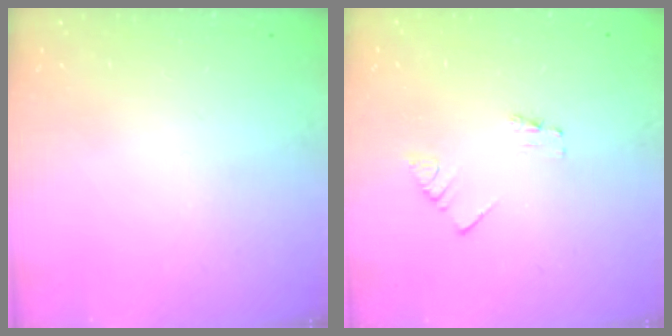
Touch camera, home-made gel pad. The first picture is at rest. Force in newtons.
{"total": 0.0}